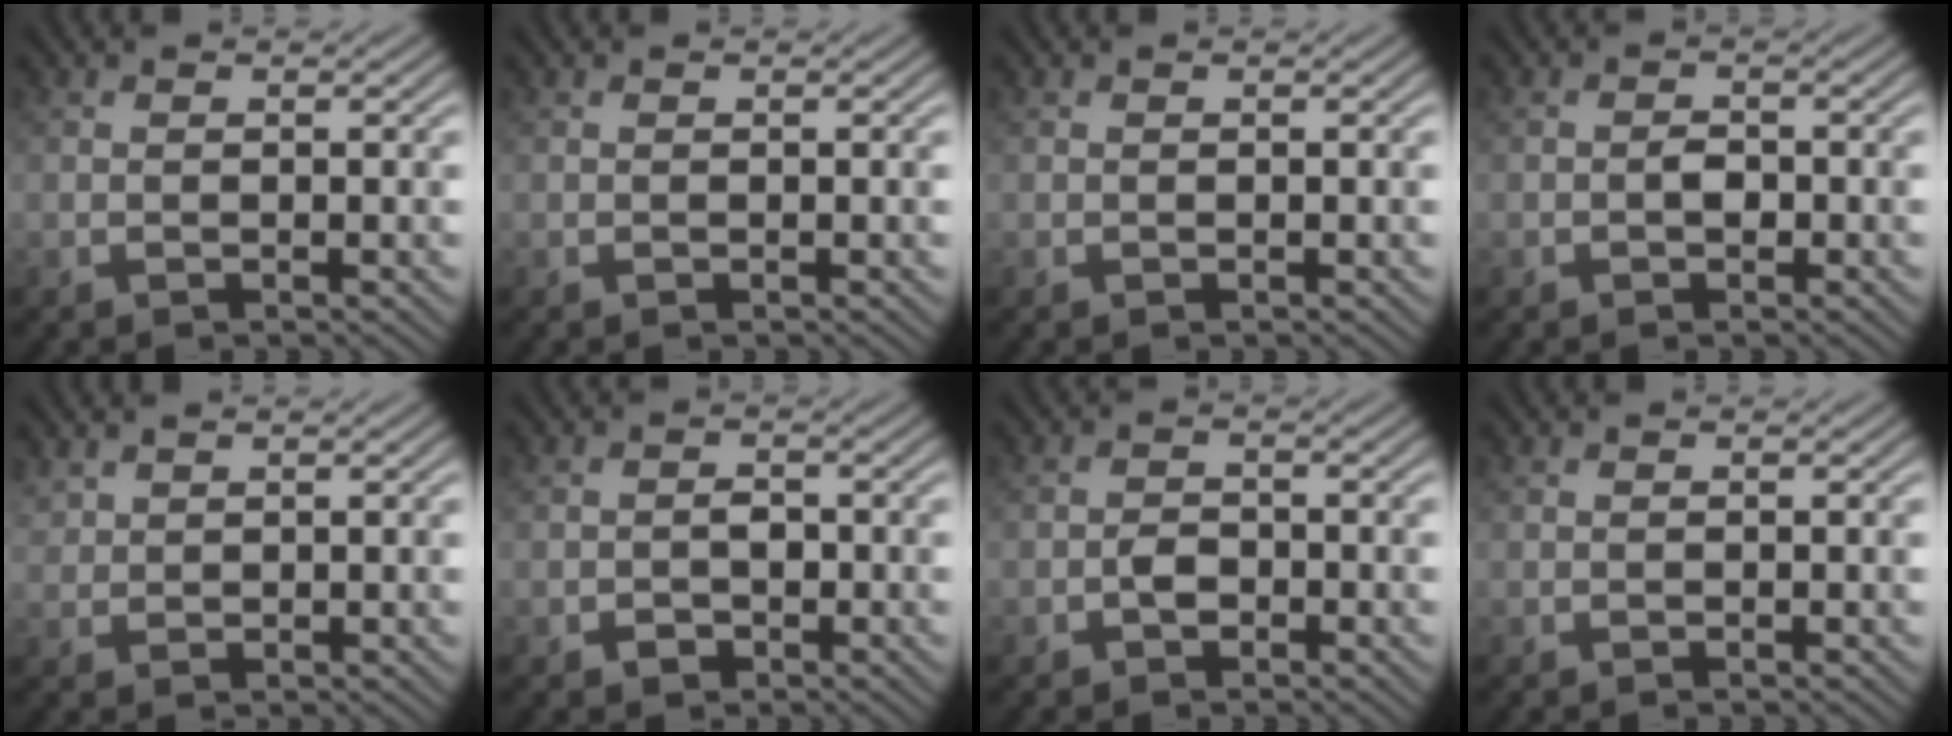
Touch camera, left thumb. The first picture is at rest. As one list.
[{"total": 0.0}, {"total": 0.0}, {"total": 1.4, "force": [-0.5, 0.9, 0.9], "torque": [-0.017, 0.003, -0.012]}, {"total": 1.7, "force": [1.4, 0.9, 0.4], "torque": [-0.014, 0.002, 0.036]}, {"total": 1.9, "force": [-0.8, 1.4, 1.0], "torque": [-0.015, -0.001, -0.016]}, {"total": 1.9, "force": [-0.9, 1.3, 1.0], "torque": [-0.019, 0.003, -0.021]}, {"total": 0.0}]